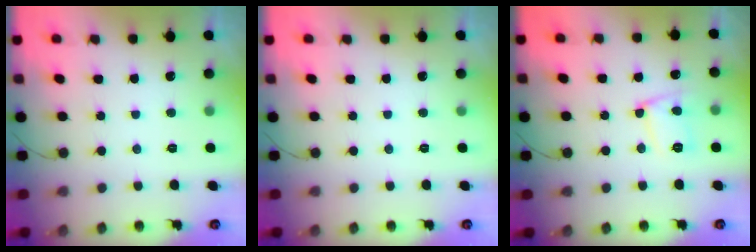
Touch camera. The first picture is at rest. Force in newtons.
{"total": 0.0}
{"total": 10.4, "press": 10.4, "slide": 0.9}